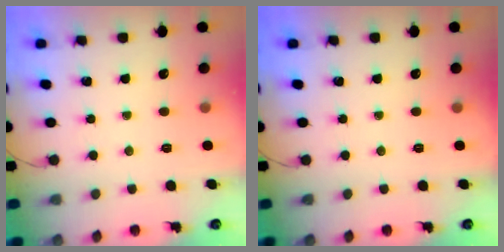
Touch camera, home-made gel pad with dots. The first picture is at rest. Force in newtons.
{"total": 0.0}